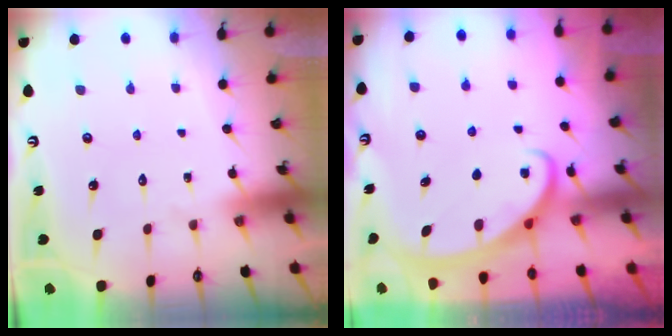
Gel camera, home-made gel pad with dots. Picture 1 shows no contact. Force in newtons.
{"total": 2.7, "press": 2.7, "slide": 0.4}